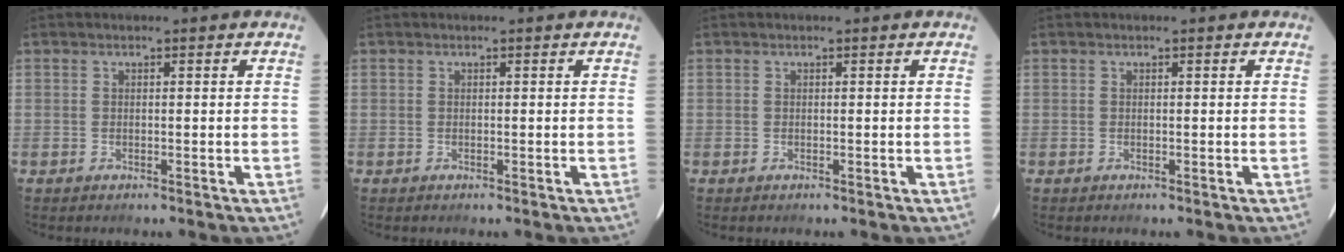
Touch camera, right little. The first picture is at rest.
{"total": 0.0}
{"total": 0.0}
{"total": 0.0}